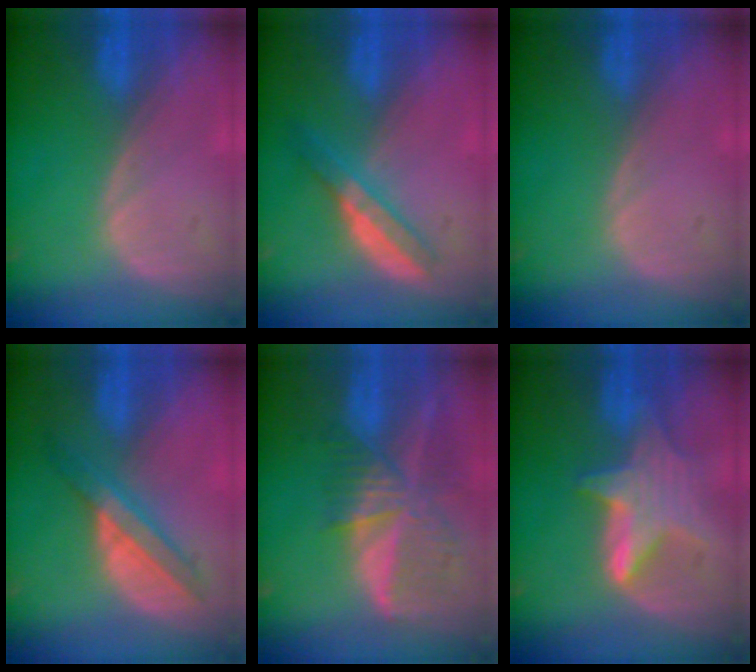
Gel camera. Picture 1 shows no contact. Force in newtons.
{"total": 5.5, "press": 4.8, "slide": 2.6}
{"total": 0.0}
{"total": 5.8, "press": 5.7, "slide": 1.4}
{"total": 9.3, "press": 8.0, "slide": 4.7}
{"total": 6.6, "press": 6.6, "slide": 0.2}